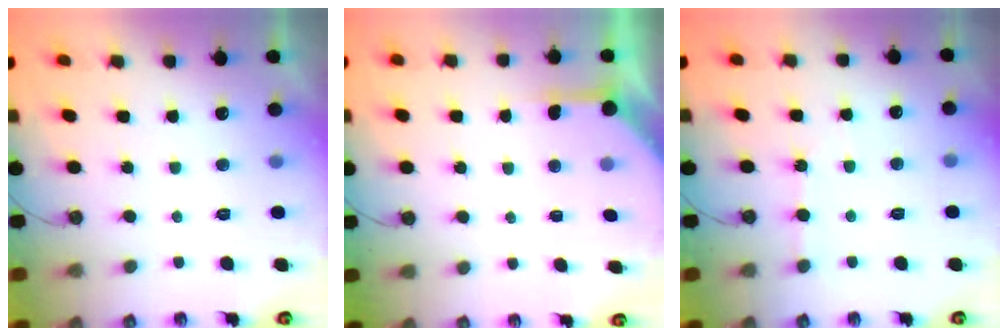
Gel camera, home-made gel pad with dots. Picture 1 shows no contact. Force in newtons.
{"total": 4.5, "press": 4.5, "slide": 0.3}
{"total": 2.4, "press": 2.3, "slide": 0.3}